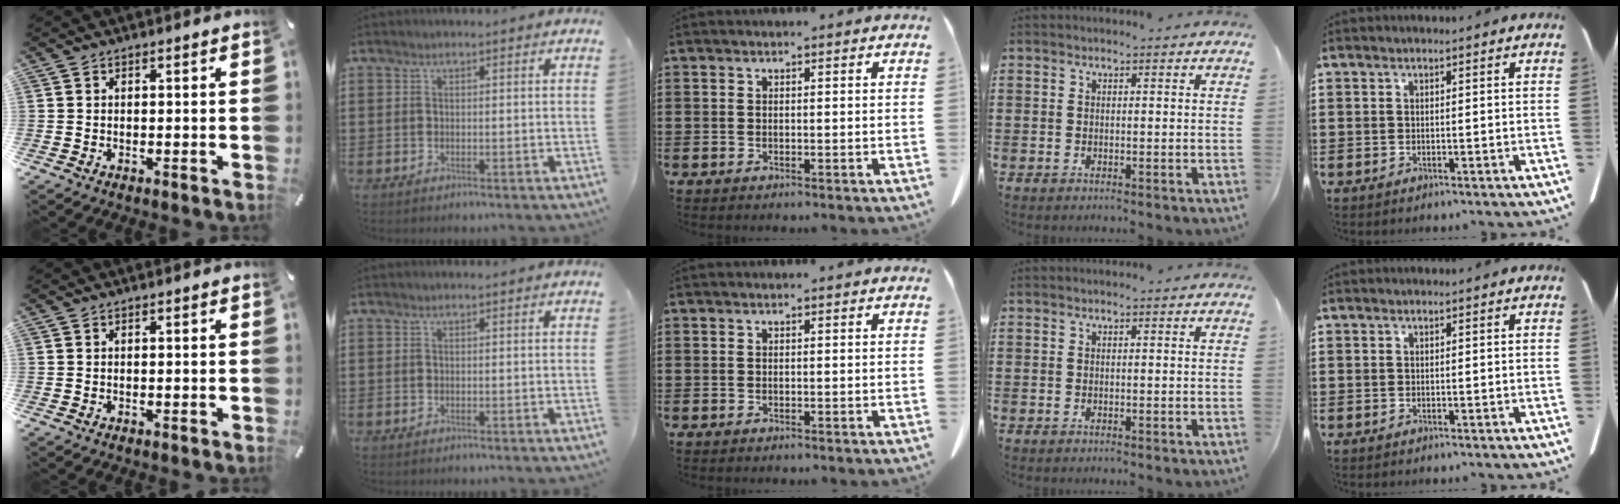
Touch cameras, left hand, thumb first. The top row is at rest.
{}